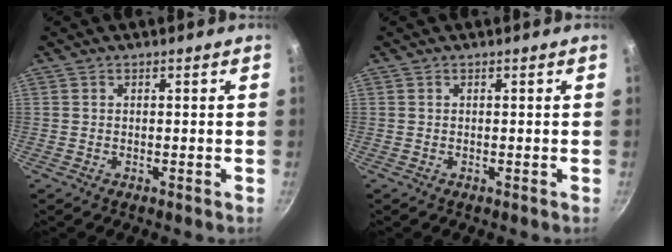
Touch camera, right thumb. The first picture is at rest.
{"total": 0.0}